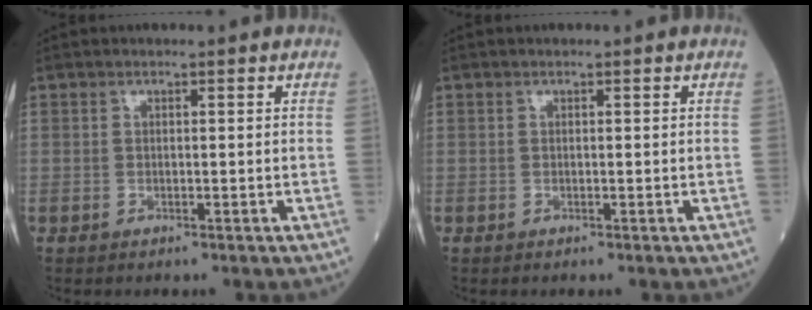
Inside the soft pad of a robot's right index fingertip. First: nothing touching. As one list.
[{"total": 0.0}]